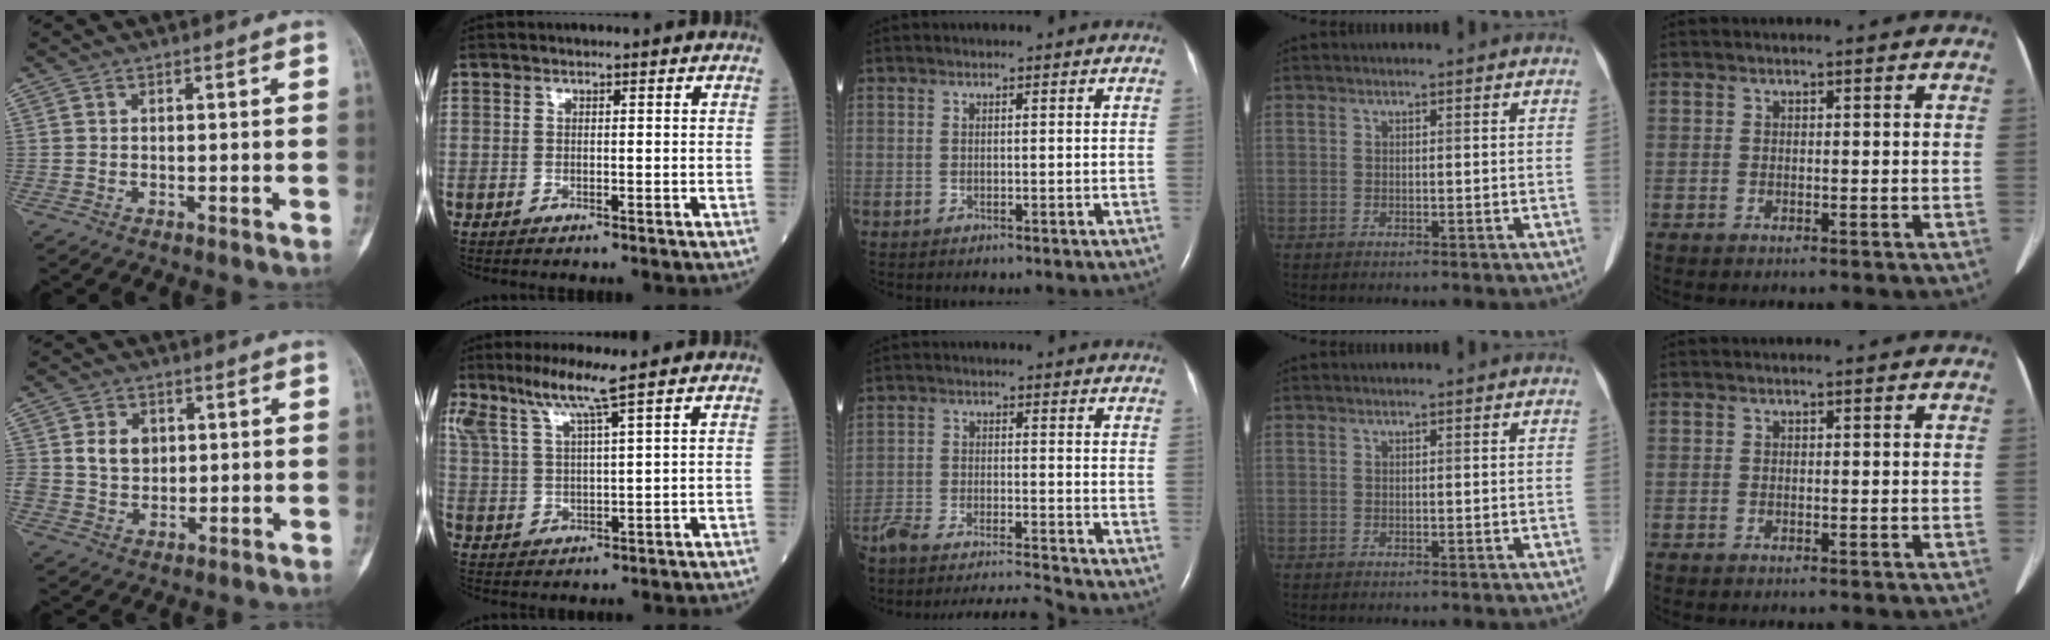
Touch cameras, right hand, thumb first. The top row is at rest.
{"thumb": {"total": 6.0, "force": [1.4, 4.9, 3.3], "torque": [-0.034, -0.004, 0.026]}, "index": {"total": 7.4, "force": [5.3, -0.8, 5.1], "torque": [-0.106, 0.005, 0.104]}, "middle": {"total": 17.2, "force": [-16.2, -0.4, 5.8], "torque": [-0.120, -0.012, -0.258]}}